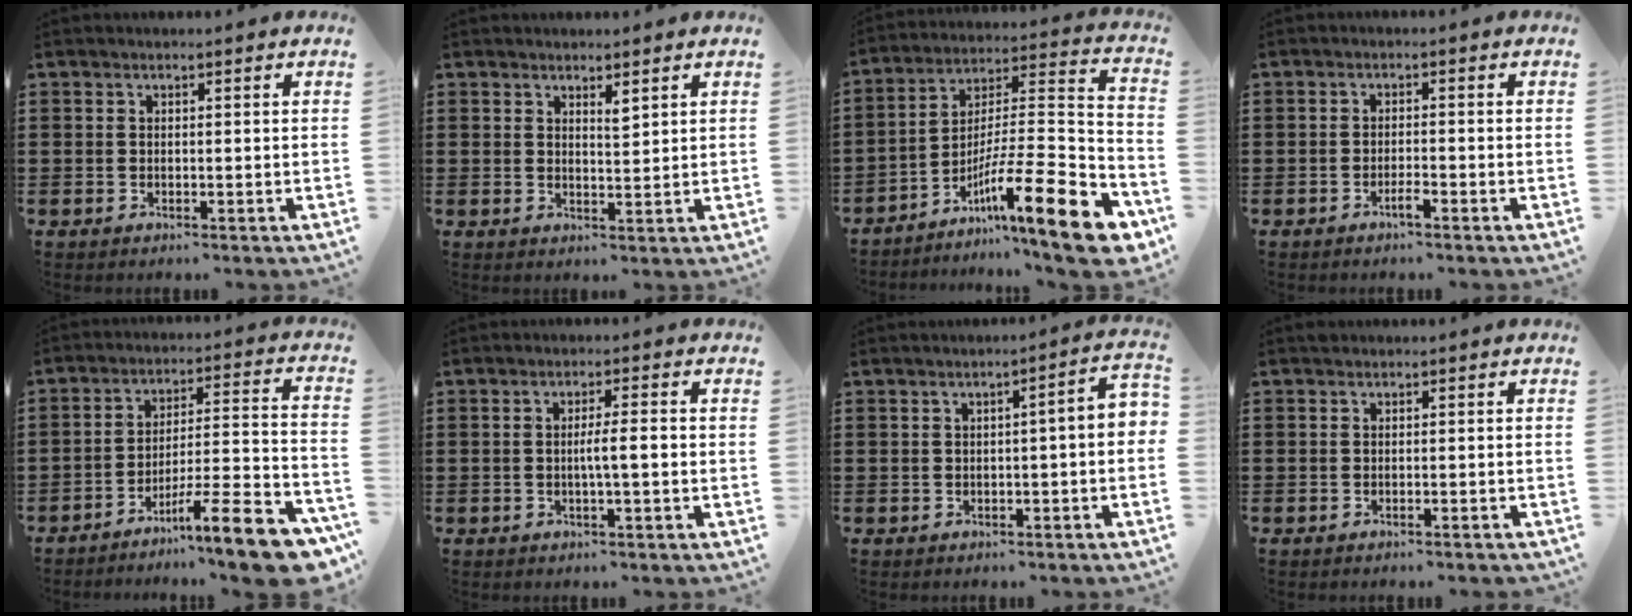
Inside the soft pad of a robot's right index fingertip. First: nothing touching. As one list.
[{"total": 1.9, "force": [1.6, 0.4, 0.9], "torque": [-0.012, -0.001, 0.028]}, {"total": 16.6, "force": [-9.4, 2.8, 13.4], "torque": [-0.193, 0.013, -0.163]}, {"total": 1.8, "force": [-1.2, 0.2, 1.3], "torque": [-0.023, -0.003, -0.021]}, {"total": 13.0, "force": [-9.5, 1.2, 8.8], "torque": [-0.113, 0.024, -0.175]}, {"total": 3.0, "force": [-0.5, 0.2, 2.9], "torque": [-0.050, -0.003, -0.011]}, {"total": 2.5, "force": [-1.1, 0.3, 2.2], "torque": [-0.038, -0.001, -0.023]}, {"total": 0.7, "force": [-0.7, 0.1, 0.1], "torque": [-0.005, 0.000, -0.014]}]